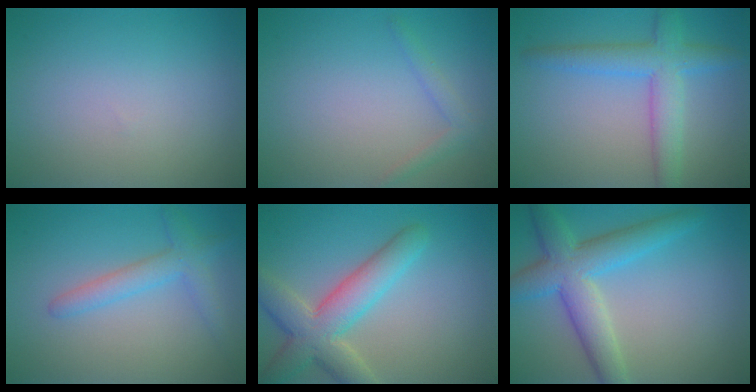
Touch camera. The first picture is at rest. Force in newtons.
{"total": 1.3, "press": 1.3, "slide": 0.1}
{"total": 4.8, "press": 4.8, "slide": 0.1}
{"total": 2.8, "press": 2.8, "slide": 0.3}
{"total": 6.1, "press": 6.1, "slide": 0.4}
{"total": 6.1, "press": 6.1, "slide": 0.2}